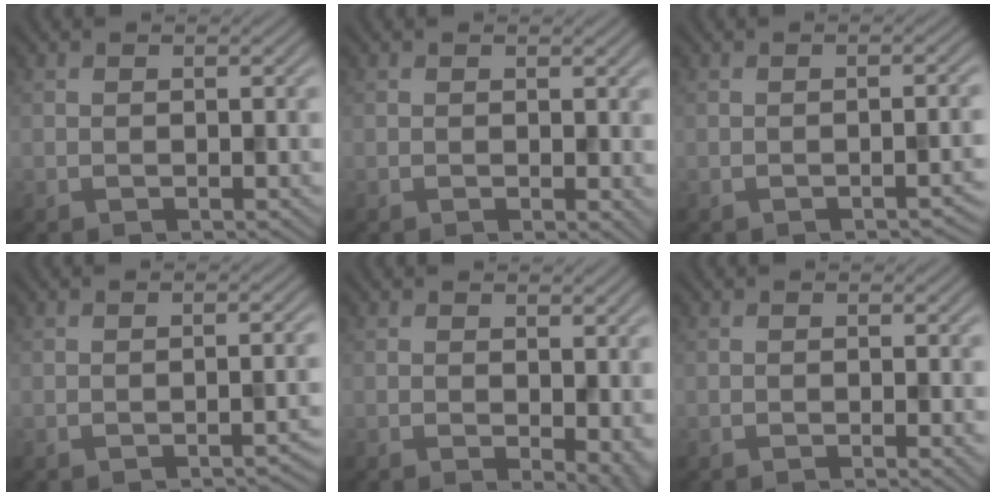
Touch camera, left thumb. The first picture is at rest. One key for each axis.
{"total": 1.0, "fx": 0.2, "fy": 0.6, "fz": 0.8, "tx": -0.006, "ty": -0.004, "tz": 0.004}
{"total": 1.8, "fx": -1.0, "fy": 0.4, "fz": 1.5, "tx": -0.015, "ty": 0.005, "tz": -0.017}
{"total": 2.0, "fx": -1.2, "fy": 0.4, "fz": 1.5, "tx": -0.015, "ty": 0.005, "tz": -0.020}
{"total": 3.8, "fx": -0.1, "fy": 2.0, "fz": 3.2, "tx": -0.035, "ty": -0.010, "tz": 0.003}
{"total": 0.8, "fx": -0.2, "fy": 0.1, "fz": 0.8, "tx": -0.012, "ty": -0.004, "tz": -0.005}